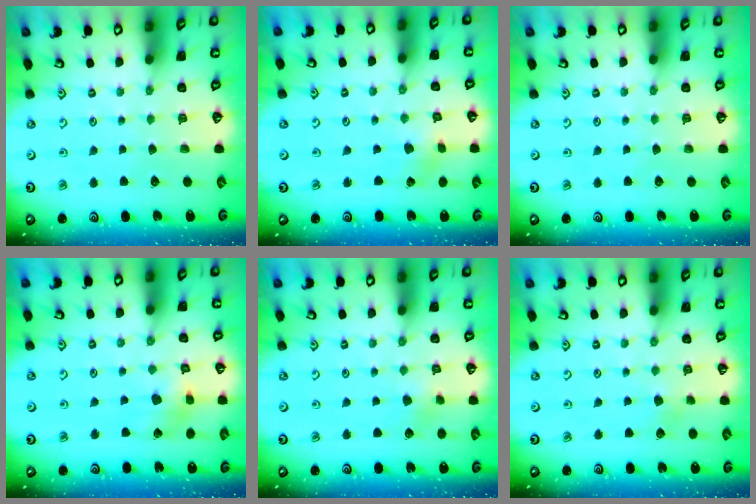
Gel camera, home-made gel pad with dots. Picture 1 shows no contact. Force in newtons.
{"total": 1.9, "press": 1.9, "slide": 0.2}
{"total": 0.0}
{"total": 7.2, "press": 7.2, "slide": 0.9}
{"total": 2.5, "press": 2.5, "slide": 0.4}
{"total": 2.7, "press": 2.7, "slide": 0.4}